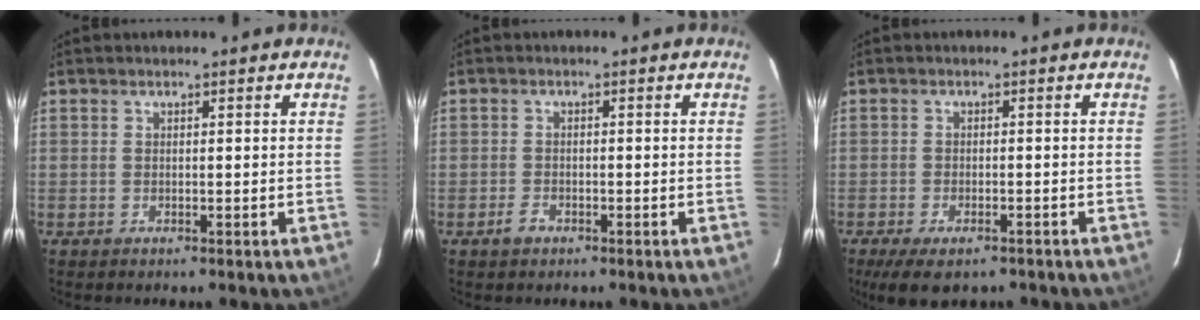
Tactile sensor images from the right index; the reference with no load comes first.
{"total": 2.1, "force": [-1.4, 1.2, 1.0], "torque": [-0.022, 0.001, -0.025]}
{"total": 7.7, "force": [-5.5, 2.9, 4.6], "torque": [-0.104, -0.027, -0.086]}